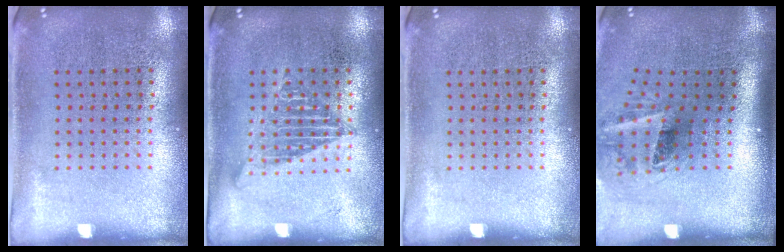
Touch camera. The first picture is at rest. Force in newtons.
{"total": 1.2, "press": 1.1, "slide": 0.3}
{"total": 0.0}
{"total": 2.1, "press": 1.3, "slide": 1.6}